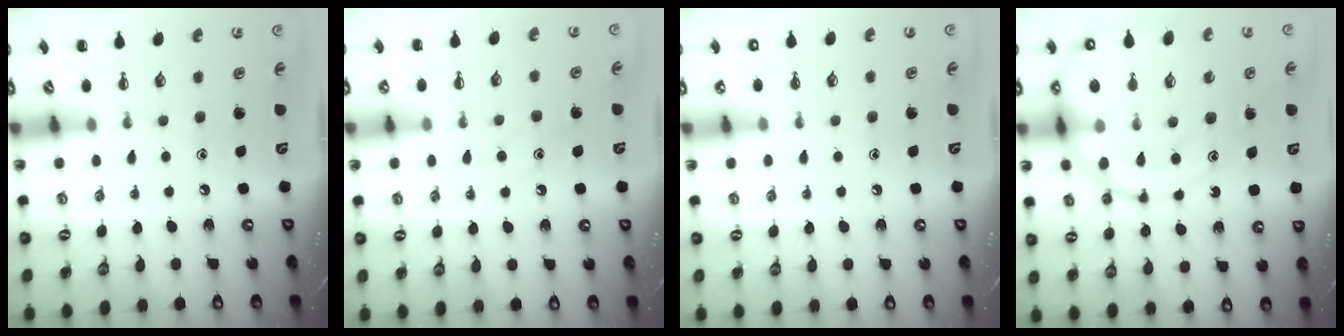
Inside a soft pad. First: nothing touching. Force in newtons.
{"total": 8.6, "press": 8.5, "slide": 1.3}
{"total": 2.3, "press": 2.2, "slide": 0.7}
{"total": 17.0, "press": 16.8, "slide": 2.4}